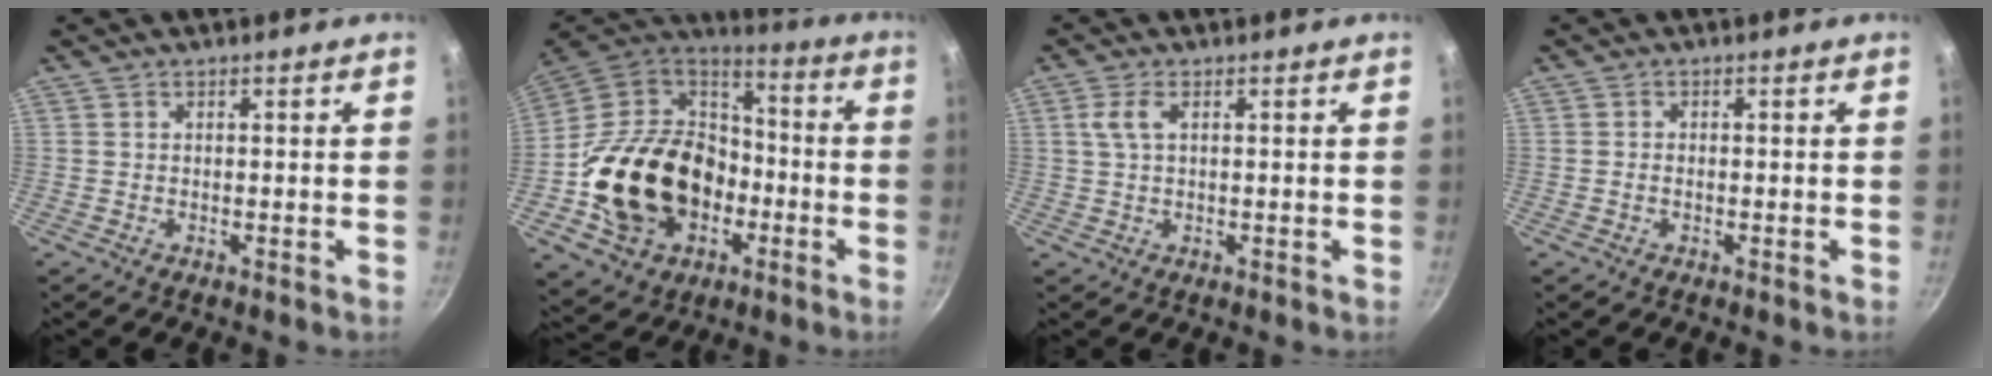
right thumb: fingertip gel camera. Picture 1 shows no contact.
{"total": 25.8, "force": [-6.2, 19.4, 15.9], "torque": [-0.261, 0.054, -0.091]}
{"total": 3.1, "force": [0.9, 1.3, 2.6], "torque": [-0.059, 0.006, 0.019]}
{"total": 0.8, "force": [-0.3, 0.5, 0.5], "torque": [-0.012, 0.004, -0.006]}